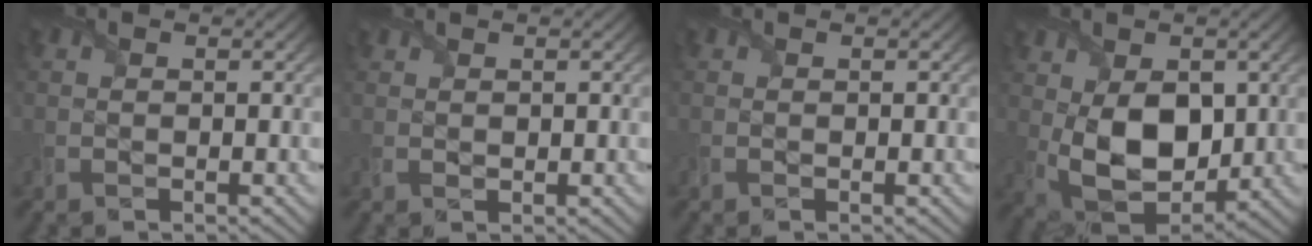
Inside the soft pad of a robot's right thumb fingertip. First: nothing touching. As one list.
[{"total": 1.0, "force": [0.8, 0.5, 0.3], "torque": [-0.011, -0.001, 0.019]}, {"total": 0.0}, {"total": 10.5, "force": [0.4, 6.9, 7.9], "torque": [-0.168, -0.018, 0.015]}]